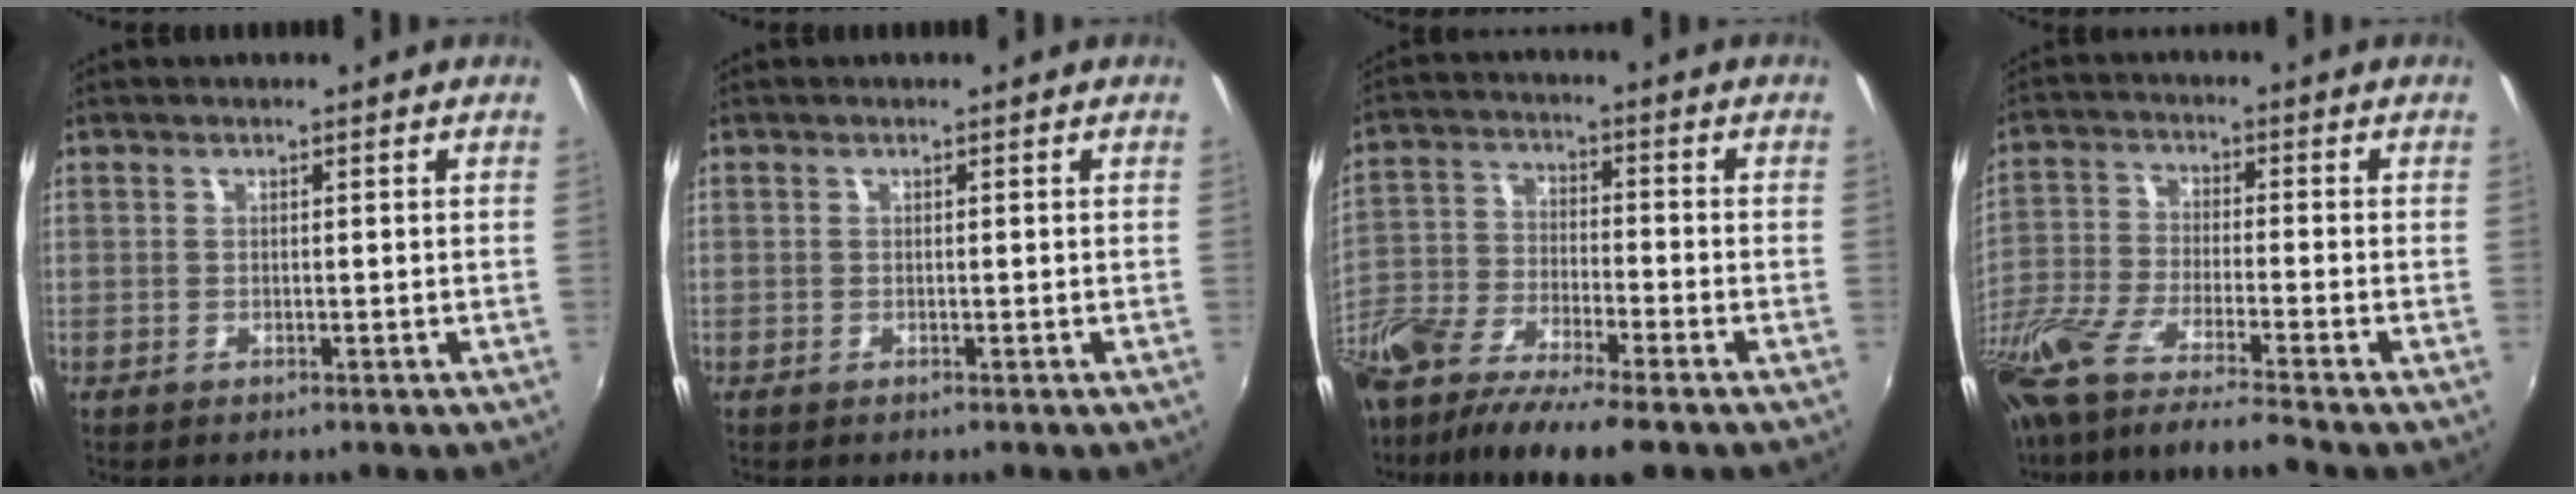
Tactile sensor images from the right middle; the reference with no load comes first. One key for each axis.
{"total": 0.0}
{"total": 15.3, "fx": -10.7, "fy": 4.3, "fz": 10.0, "tx": -0.216, "ty": -0.042, "tz": -0.203}
{"total": 15.2, "fx": -12.5, "fy": 0.1, "fz": 8.7, "tx": -0.175, "ty": -0.053, "tz": -0.228}